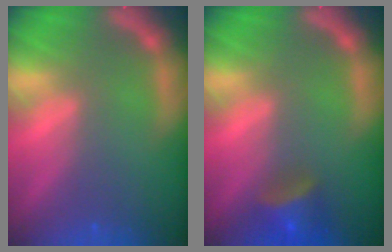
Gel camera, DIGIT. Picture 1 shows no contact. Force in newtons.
{"total": 4.0}